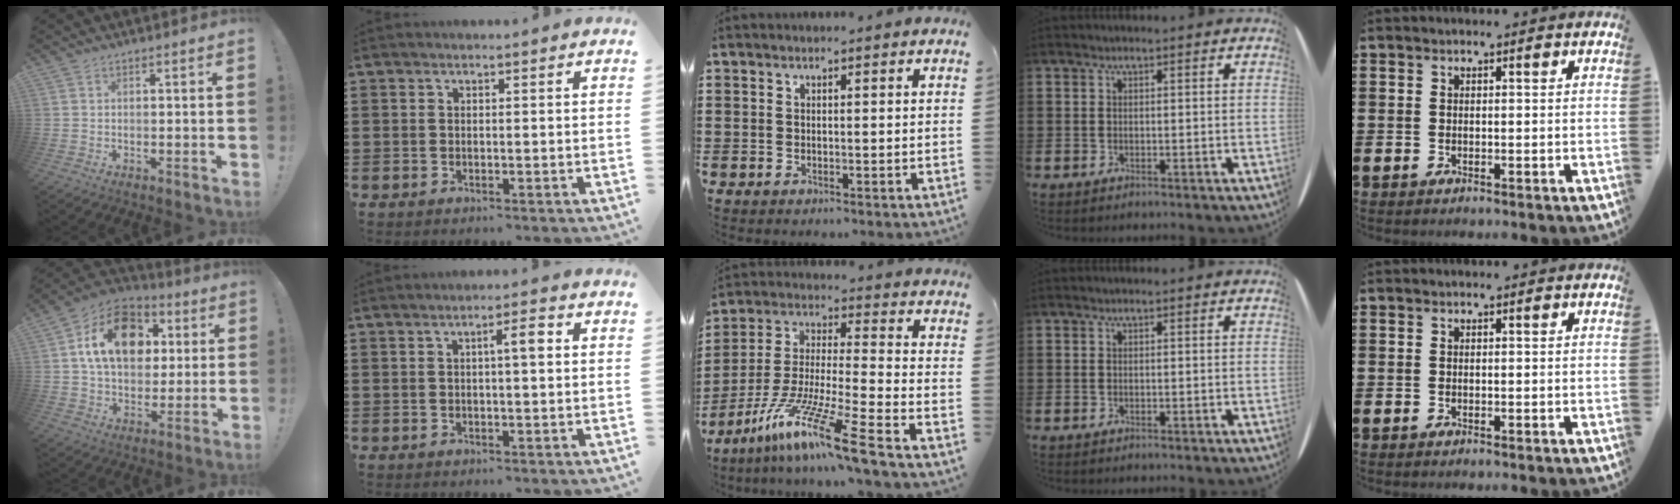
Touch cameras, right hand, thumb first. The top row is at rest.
{"thumb": {"total": 18.2, "force": [5.1, 13.0, 11.7], "torque": [-0.176, 0.001, 0.096]}, "index": {"total": 3.1, "force": [0.6, 0.5, 3.0], "torque": [-0.048, 0.002, 0.005]}, "middle": {"total": 13.2, "force": [-9.6, -0.8, 9.0], "torque": [-0.179, -0.008, -0.188]}}